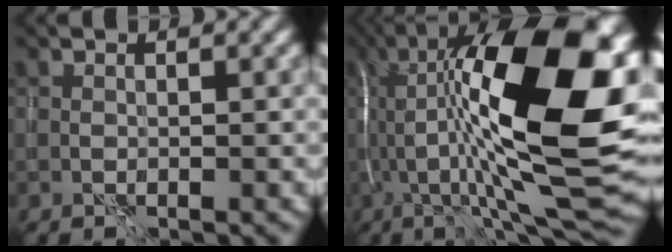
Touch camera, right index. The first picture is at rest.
{"total": 20.2, "force": [2.3, 6.1, 19.1], "torque": [-0.309, 0.024, 0.042]}